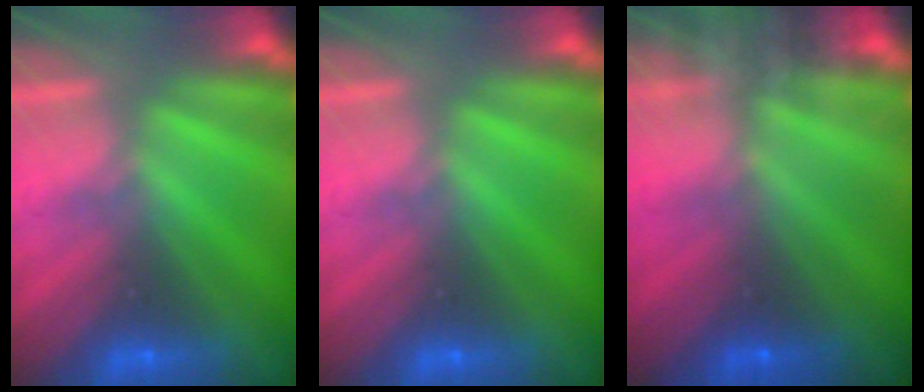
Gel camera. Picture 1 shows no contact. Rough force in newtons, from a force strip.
{"total": 0.0}
{"total": 7.4}